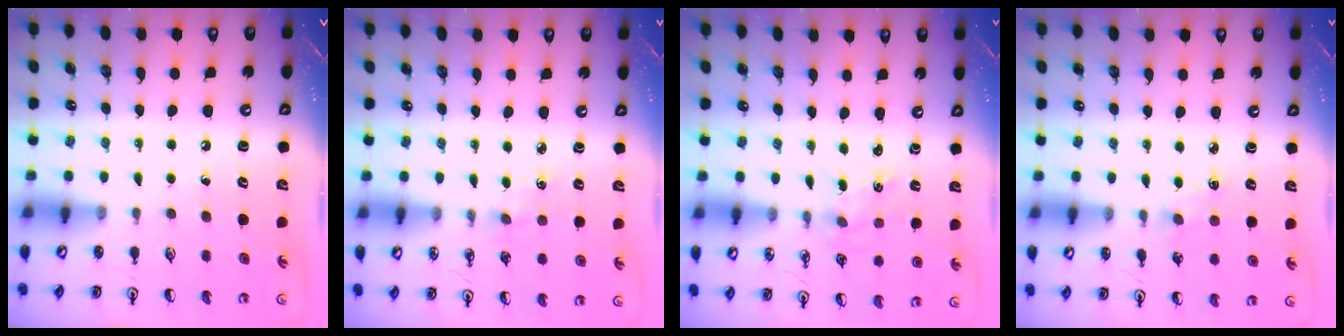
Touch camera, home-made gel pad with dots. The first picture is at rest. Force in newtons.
{"total": 2.0, "press": 2.0, "slide": 0.3}
{"total": 0.7, "press": 0.7, "slide": 0.1}
{"total": 3.6, "press": 3.6, "slide": 0.5}